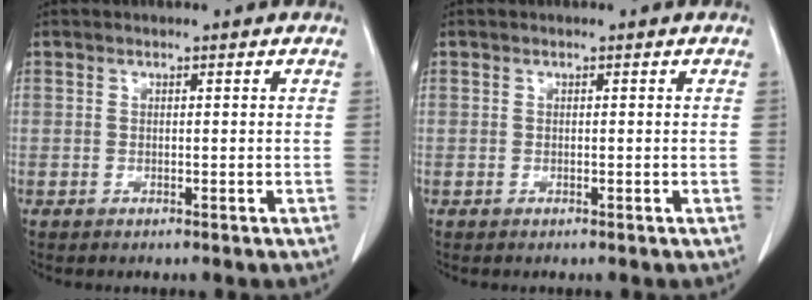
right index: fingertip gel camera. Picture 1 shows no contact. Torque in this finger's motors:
{"motor_torque": [0.01, 0.00, 0.02, 0.00]}